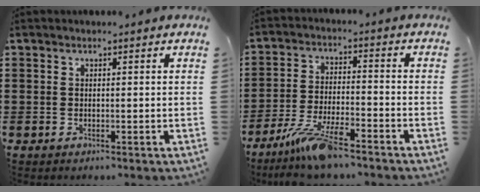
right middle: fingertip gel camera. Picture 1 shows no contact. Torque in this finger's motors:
{"motor_torque": [1.09, -1.05, 0.23, 0.16]}